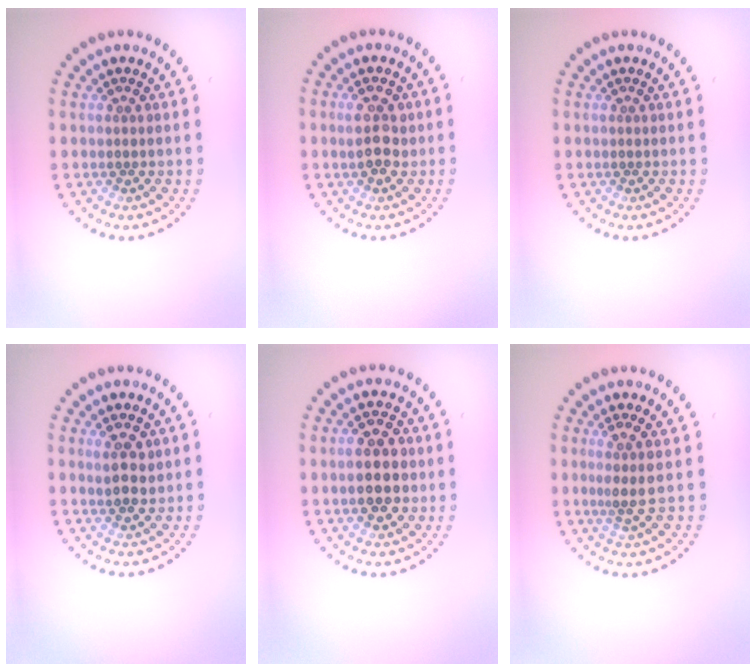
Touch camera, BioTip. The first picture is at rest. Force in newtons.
{"total": 2.8, "press": 2.8, "slide": 0.3}
{"total": 0.0}
{"total": 2.3, "press": 2.2, "slide": 0.7}
{"total": 4.7, "press": 4.7, "slide": 0.3}
{"total": 2.3, "press": 1.6, "slide": 1.6}